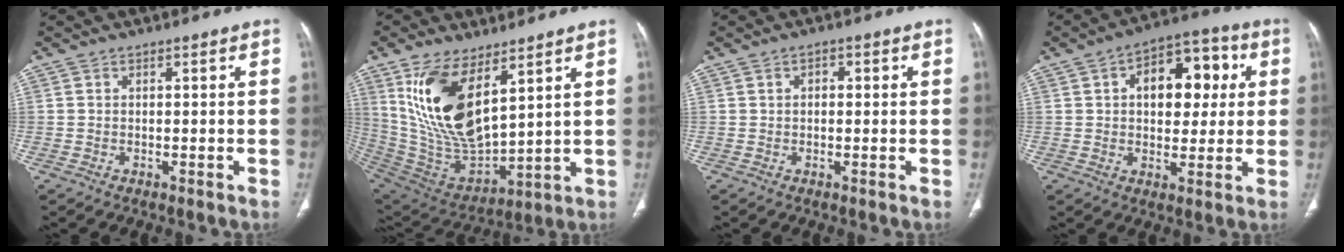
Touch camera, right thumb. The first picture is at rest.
{"total": 19.1, "force": [8.3, 8.6, 14.9], "torque": [-0.276, -0.040, 0.184]}
{"total": 1.7, "force": [0.4, 1.1, 1.2], "torque": [-0.016, 0.005, 0.004]}
{"total": 13.9, "force": [3.1, 8.5, 10.5], "torque": [-0.104, 0.018, 0.040]}